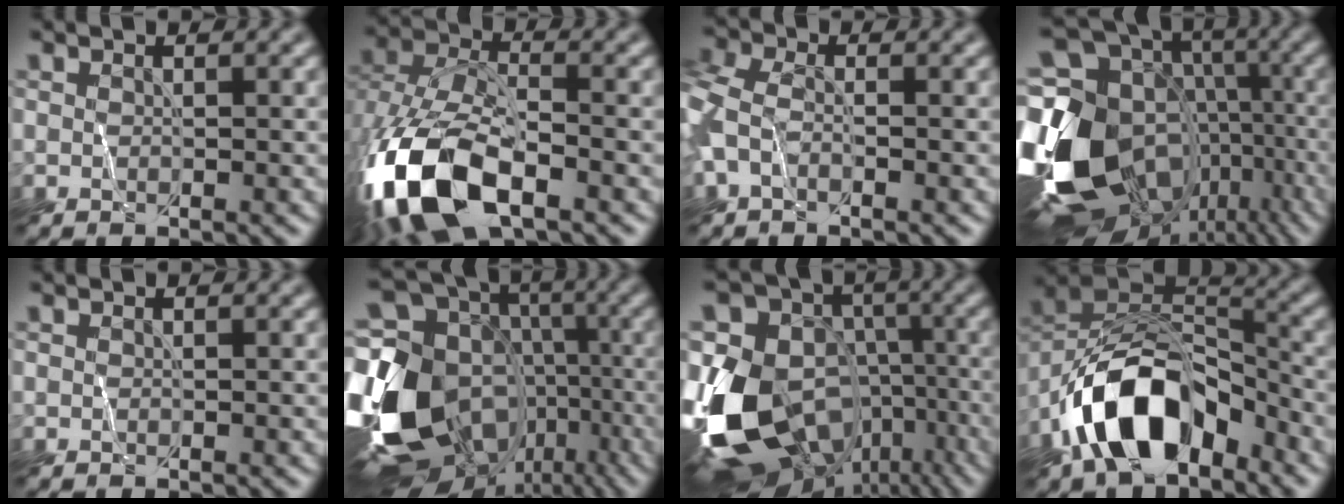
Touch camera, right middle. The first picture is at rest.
{"total": 13.0, "force": [-5.8, 6.8, 9.5], "torque": [-0.219, -0.027, -0.106]}
{"total": 4.0, "force": [-1.1, 2.5, 2.9], "torque": [-0.082, 0.004, -0.037]}
{"total": 21.5, "force": [-6.4, 16.5, 12.1], "torque": [-0.233, -0.014, -0.105]}
{"total": 0.0}
{"total": 21.0, "force": [-5.7, 16.4, 11.9], "torque": [-0.245, -0.009, -0.089]}
{"total": 18.4, "force": [-4.3, 13.7, 11.5], "torque": [-0.243, -0.008, -0.051]}
{"total": 10.8, "force": [-5.8, 5.7, 7.1], "torque": [-0.127, 0.010, -0.113]}